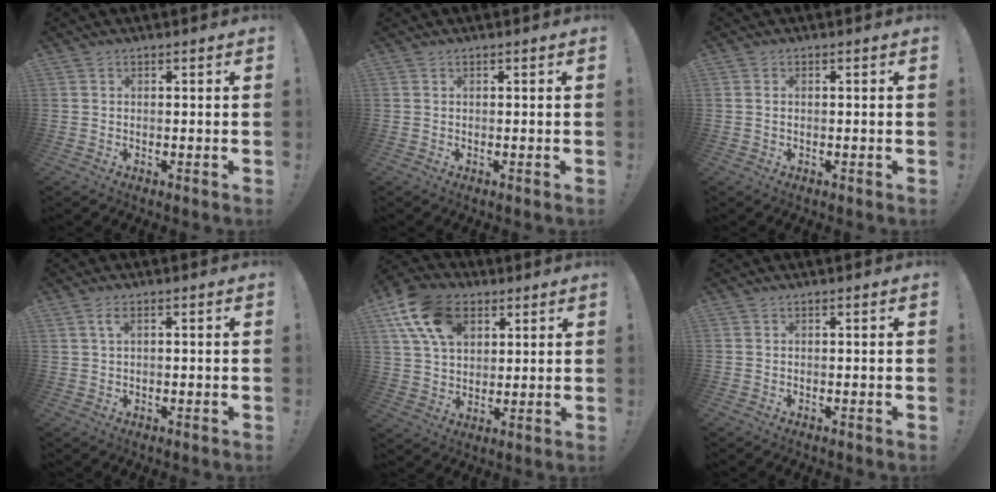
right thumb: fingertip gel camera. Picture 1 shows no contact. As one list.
[{"total": 0.0}, {"total": 0.6, "force": [0.0, 0.4, 0.4], "torque": [-0.011, 0.004, -0.001]}, {"total": 2.6, "force": [1.1, 1.0, 2.1], "torque": [-0.035, 0.001, 0.017]}, {"total": 16.7, "force": [7.4, 11.6, 9.5], "torque": [-0.160, -0.024, 0.141]}, {"total": 0.0}]